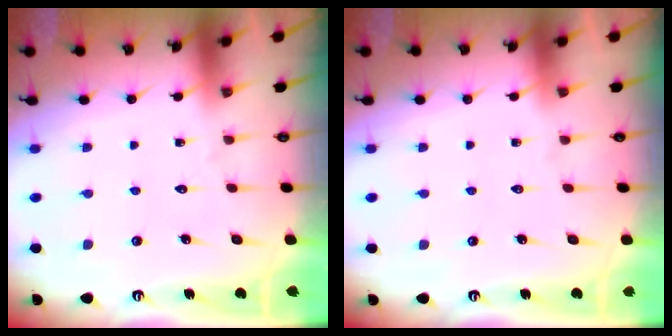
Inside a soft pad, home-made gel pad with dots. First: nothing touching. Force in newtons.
{"total": 0.0}